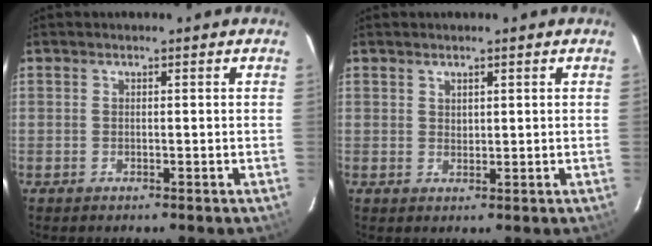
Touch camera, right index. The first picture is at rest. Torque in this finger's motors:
{"motor_torque": [-0.03, -0.03, 0.00, 0.00]}